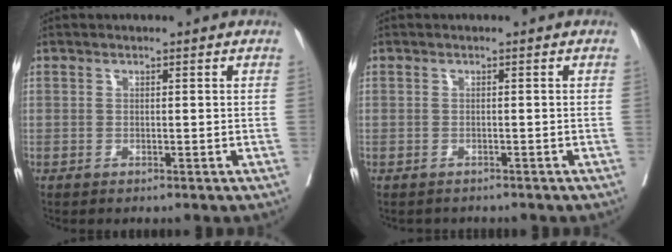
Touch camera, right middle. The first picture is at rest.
{"total": 1.9, "force": [-1.7, 0.8, 0.1], "torque": [-0.009, -0.001, -0.026]}